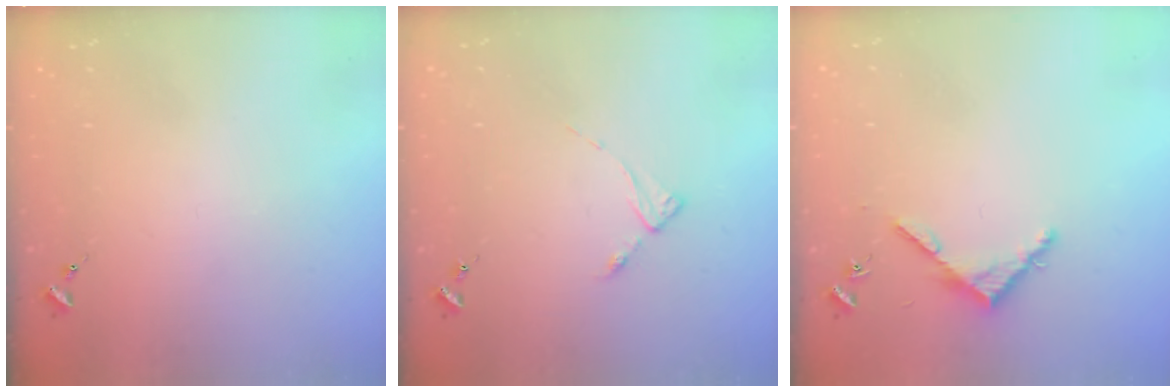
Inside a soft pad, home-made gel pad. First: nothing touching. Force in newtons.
{"total": 2.7, "press": 2.7, "slide": 0.4}
{"total": 3.7, "press": 3.7, "slide": 0.3}